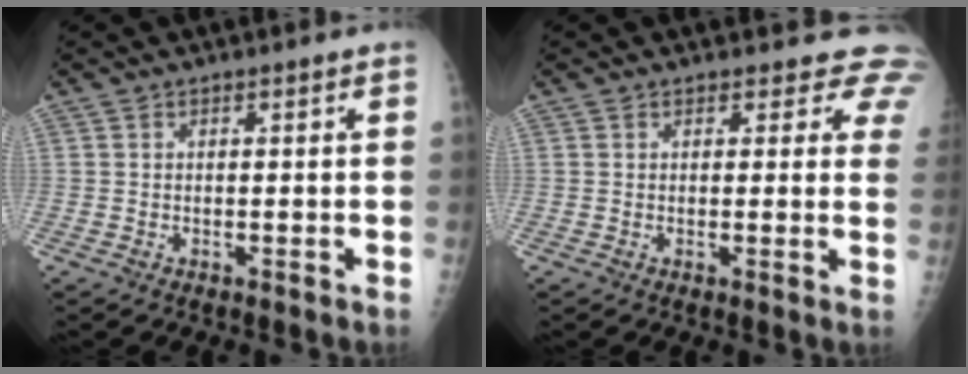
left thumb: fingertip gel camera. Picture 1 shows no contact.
{"total": 5.7, "force": [5.0, 2.6, 0.6], "torque": [0.039, -0.021, 0.031]}